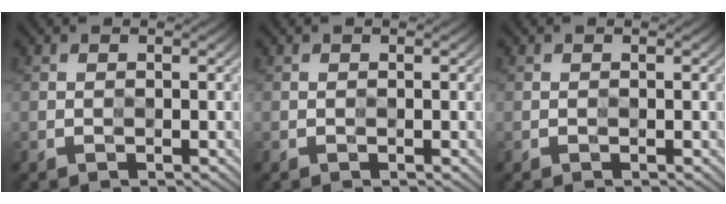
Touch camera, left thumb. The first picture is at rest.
{"total": 0.0}
{"total": 0.0}